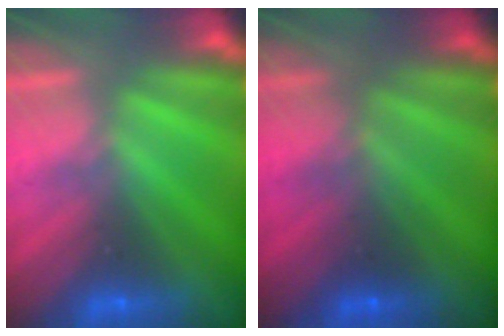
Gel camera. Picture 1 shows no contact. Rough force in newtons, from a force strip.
{"total": 2.0}